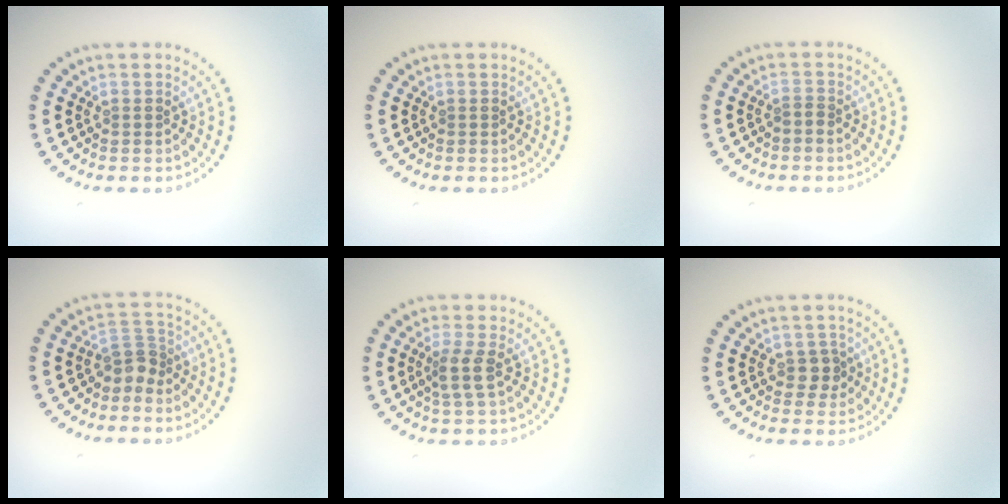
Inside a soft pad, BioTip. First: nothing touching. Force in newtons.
{"total": 0.0}
{"total": 0.6, "press": 0.3, "slide": 0.5}
{"total": 2.3, "press": 1.8, "slide": 1.6}
{"total": 2.1, "press": 1.7, "slide": 1.2}
{"total": 1.4, "press": 1.4, "slide": 0.5}